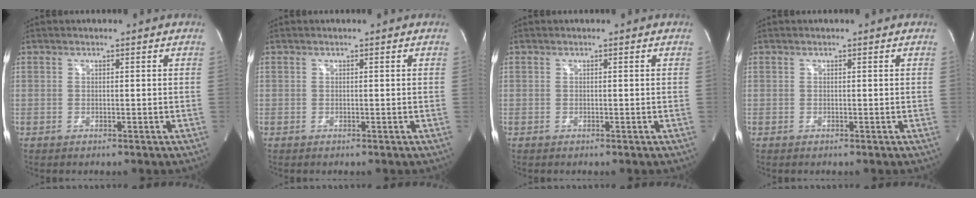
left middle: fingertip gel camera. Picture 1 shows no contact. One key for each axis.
{"total": 0.0}
{"total": 0.0}
{"total": 0.0}